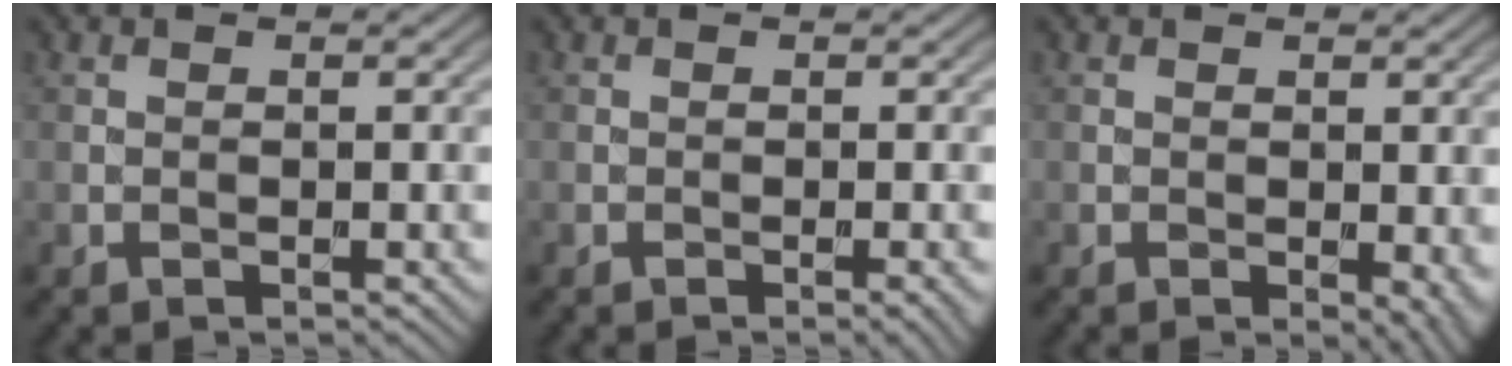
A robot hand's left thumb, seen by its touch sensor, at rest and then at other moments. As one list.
[{"total": 0.9, "force": [-0.5, 0.0, 0.8], "torque": [-0.010, 0.003, -0.007]}, {"total": 2.0, "force": [-0.4, 1.0, 1.7], "torque": [-0.015, -0.005, -0.003]}]